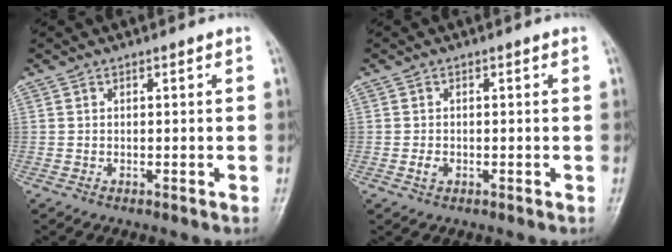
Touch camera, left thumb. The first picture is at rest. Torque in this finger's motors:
{"motor_torque": [0.01, -0.14, 0.22, 0.08, 0.00]}